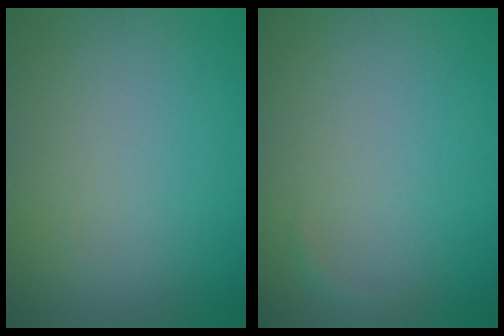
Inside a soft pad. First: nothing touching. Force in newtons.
{"total": 0.6, "press": 0.6, "slide": 0.1}